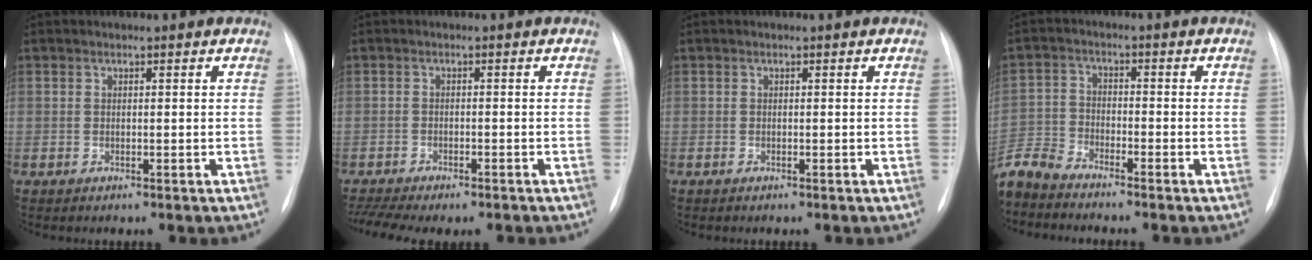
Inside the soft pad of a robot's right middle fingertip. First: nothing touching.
{"total": 9.0, "force": [-7.8, 1.8, 4.0], "torque": [-0.064, 0.003, -0.112]}
{"total": 0.0}
{"total": 7.2, "force": [-6.9, 1.2, 1.5], "torque": [-0.039, -0.006, -0.141]}